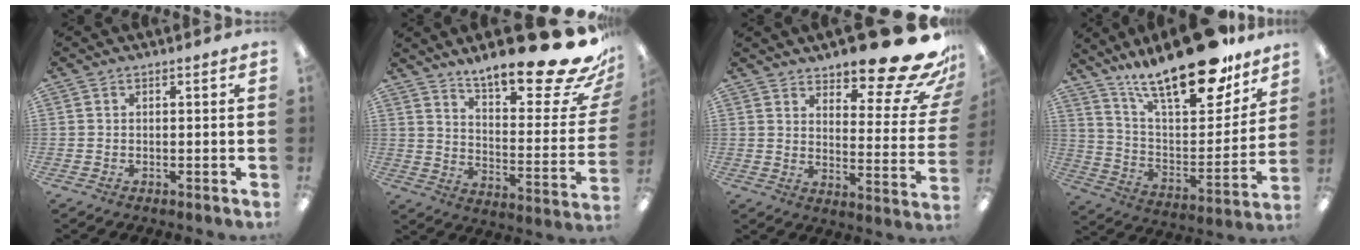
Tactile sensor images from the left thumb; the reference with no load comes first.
{"total": 22.2, "force": [17.5, 4.5, 12.9], "torque": [-0.180, -0.130, 0.281]}
{"total": 17.6, "force": [13.6, 4.9, 10.1], "torque": [-0.124, -0.107, 0.222]}
{"total": 22.0, "force": [17.0, 7.4, 11.7], "torque": [-0.181, -0.114, 0.289]}